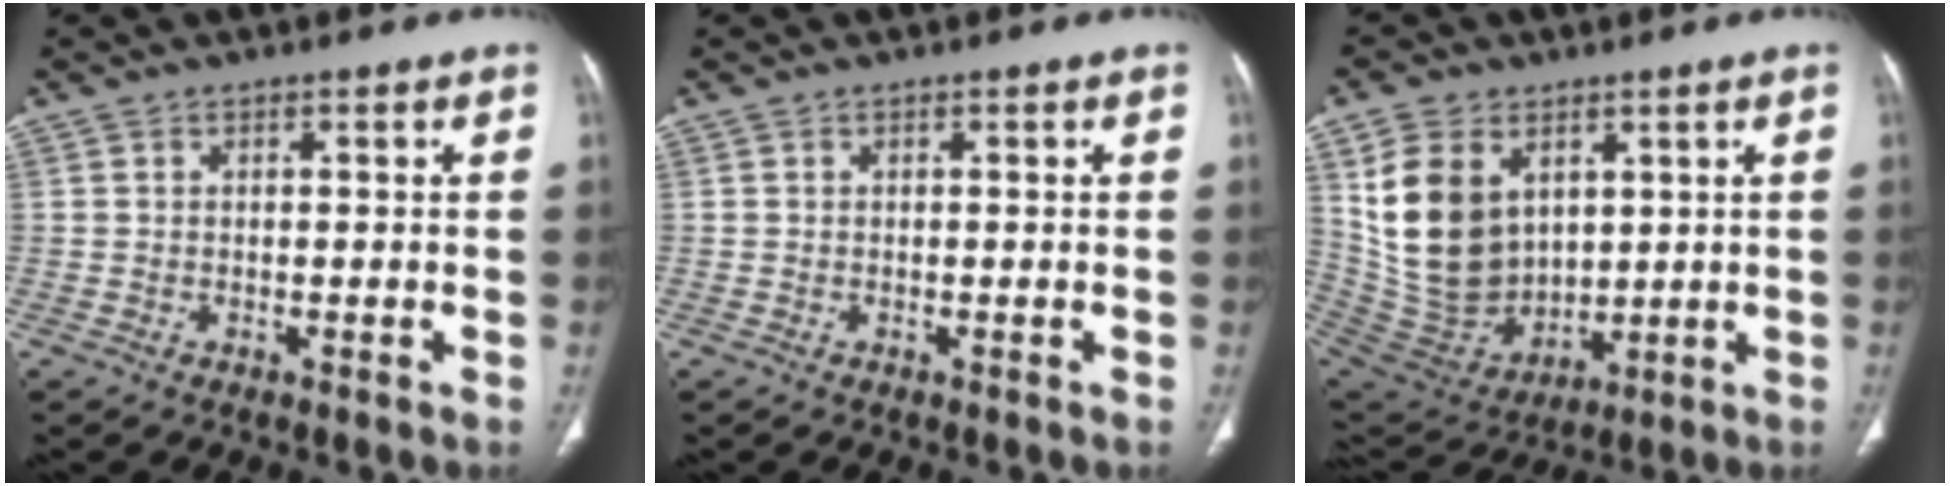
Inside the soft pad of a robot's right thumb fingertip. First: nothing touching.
{"total": 0.0}
{"total": 16.7, "force": [5.2, 11.9, 10.5], "torque": [-0.177, -0.024, 0.130]}